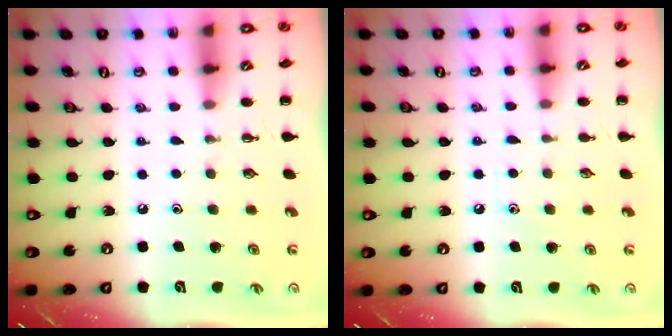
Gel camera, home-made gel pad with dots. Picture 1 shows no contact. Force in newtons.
{"total": 4.9, "press": 4.5, "slide": 1.7}